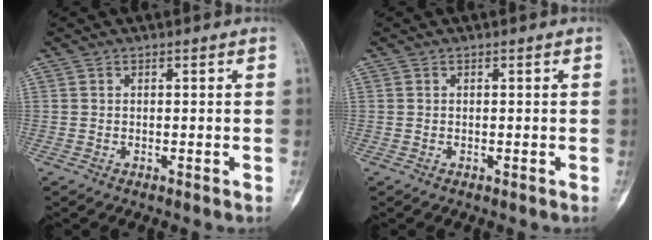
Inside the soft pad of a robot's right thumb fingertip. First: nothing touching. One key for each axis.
{"total": 0.0}